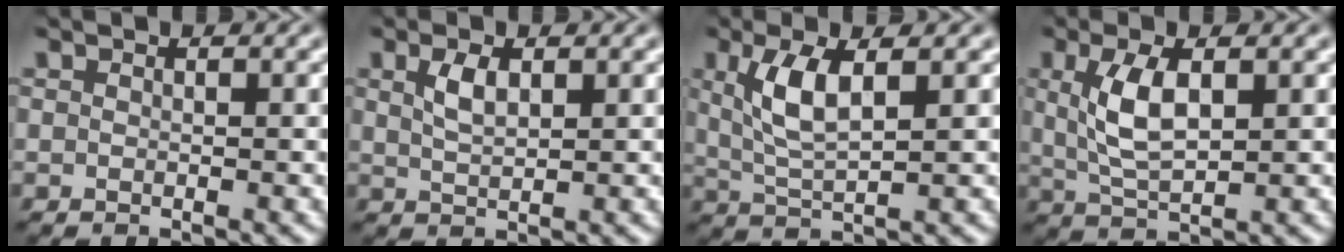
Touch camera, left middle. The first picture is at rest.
{"total": 2.2, "force": [0.8, 1.0, 1.7], "torque": [-0.039, 0.002, 0.018]}
{"total": 4.3, "force": [1.3, 1.5, 3.8], "torque": [-0.087, -0.001, 0.028]}
{"total": 4.5, "force": [1.0, 1.9, 3.9], "torque": [-0.087, 0.004, 0.021]}